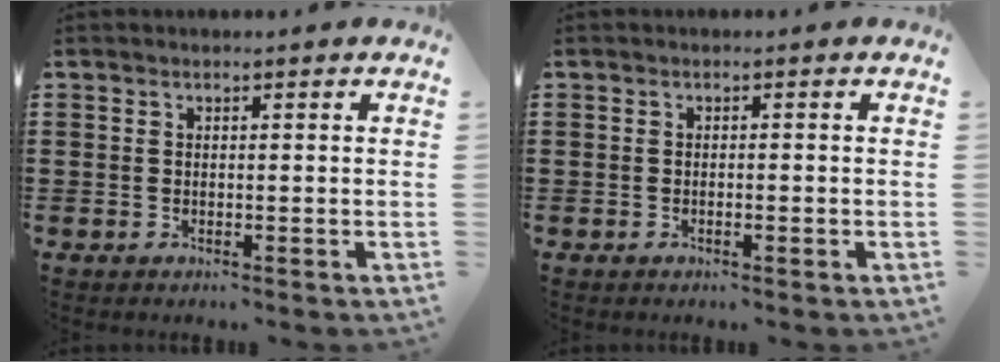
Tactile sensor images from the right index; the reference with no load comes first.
{"total": 0.6, "force": [-0.3, 0.2, 0.5], "torque": [-0.009, -0.004, -0.004]}